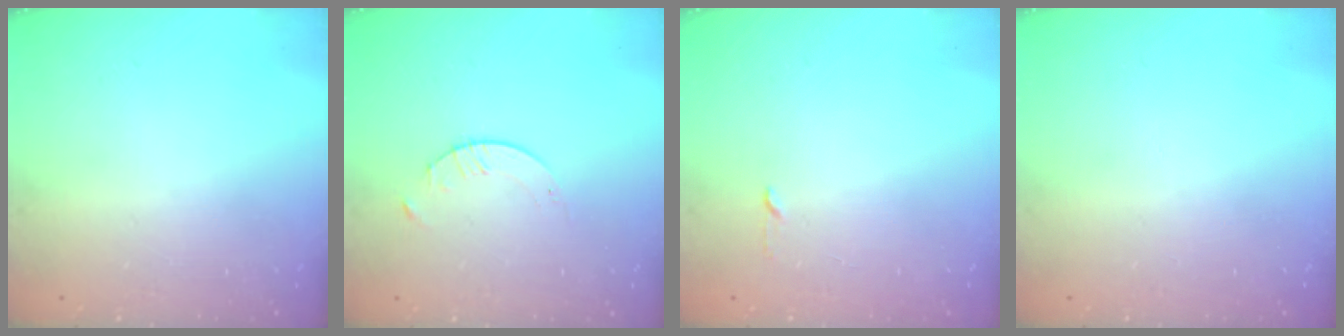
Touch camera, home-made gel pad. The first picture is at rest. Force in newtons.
{"total": 2.1, "press": 2.1, "slide": 0.3}
{"total": 2.3, "press": 2.2, "slide": 0.3}
{"total": 0.0}